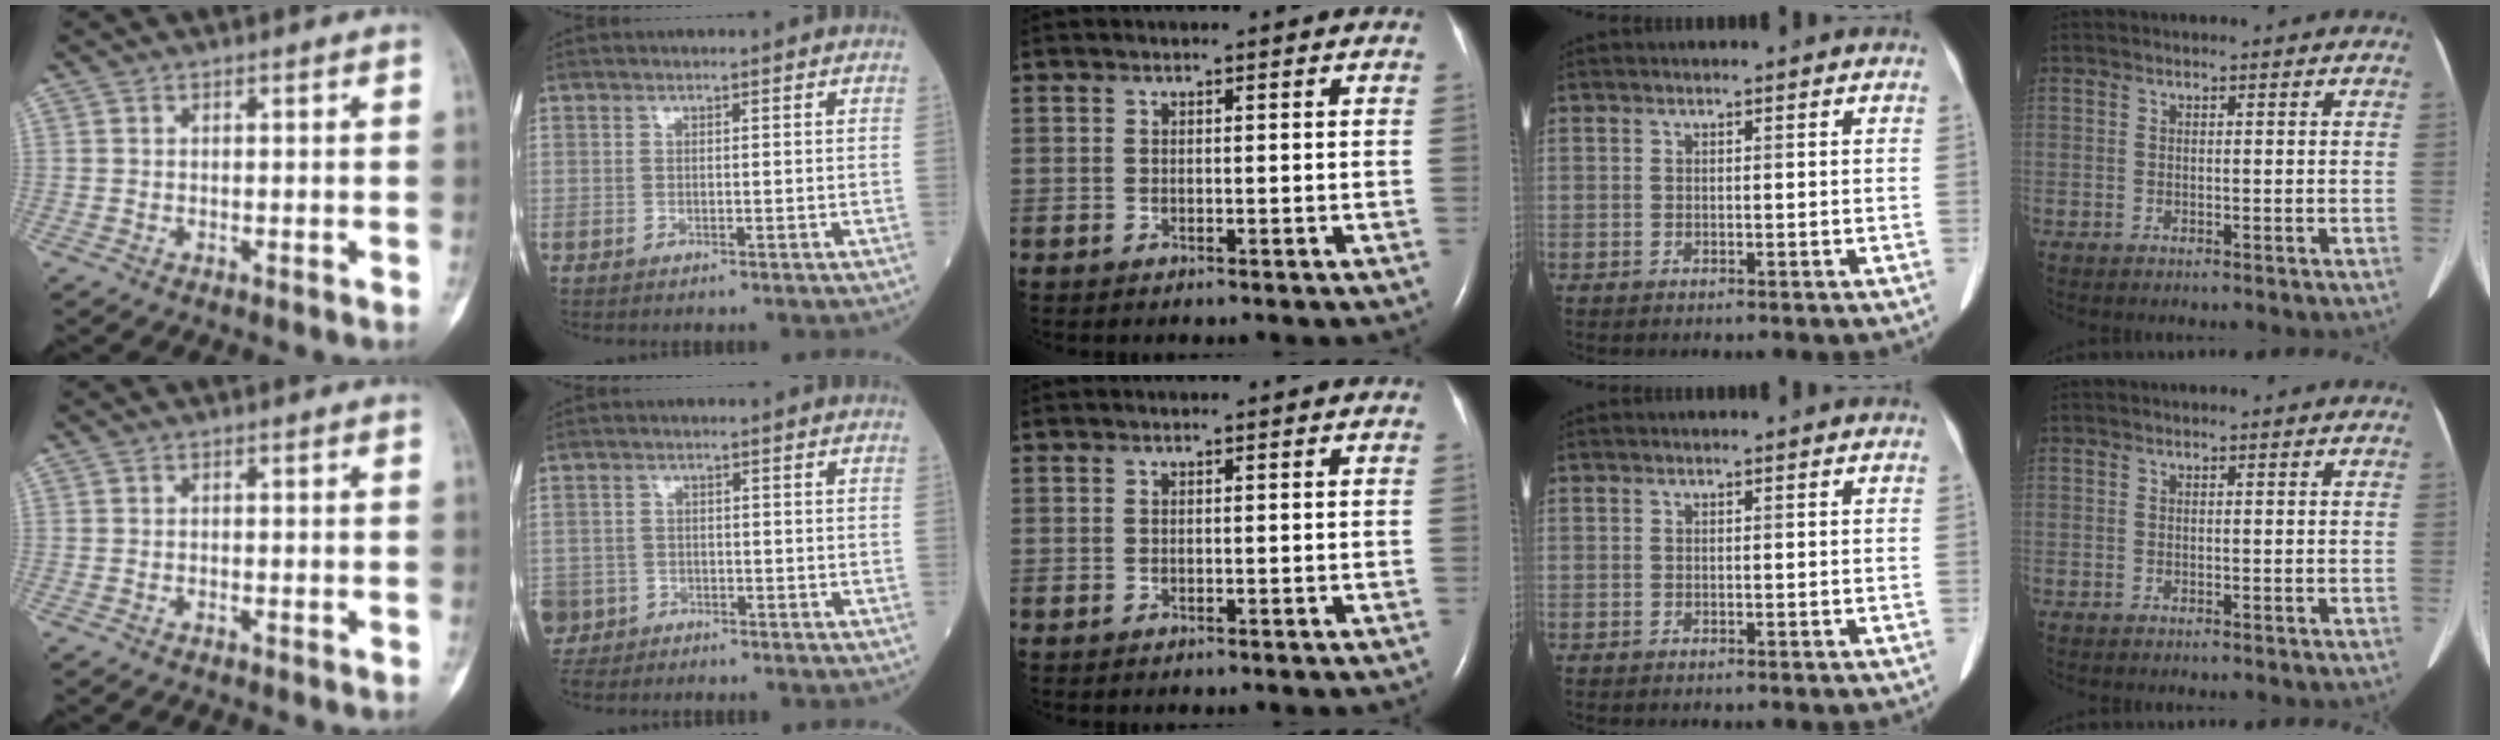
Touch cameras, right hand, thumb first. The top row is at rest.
{"index": {"total": 6.0, "force": [-4.1, 4.4, 0.0], "torque": [-0.008, 0.004, -0.077]}}